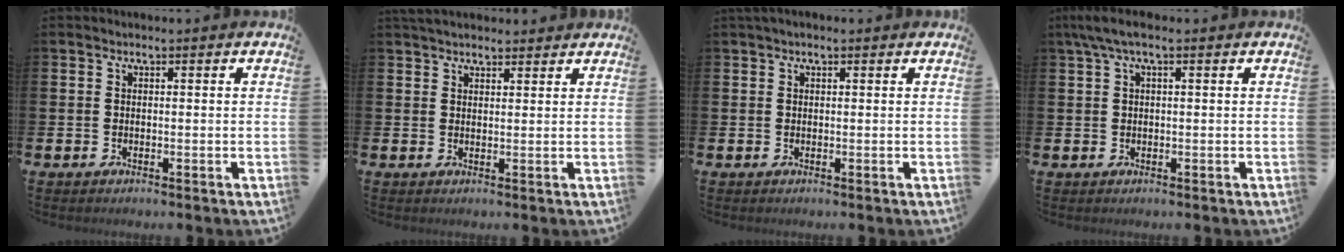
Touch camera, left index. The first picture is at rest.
{"total": 2.8, "force": [2.7, 0.8, 0.5], "torque": [-0.001, -0.009, 0.046]}
{"total": 0.6, "force": [0.4, 0.3, 0.4], "torque": [0.007, -0.002, 0.004]}
{"total": 2.4, "force": [0.9, 0.6, 2.1], "torque": [-0.042, 0.005, 0.016]}